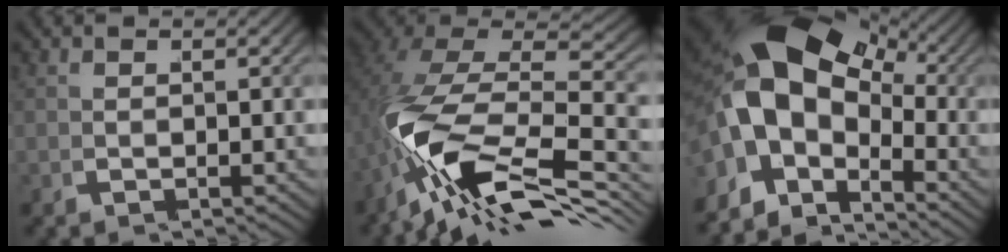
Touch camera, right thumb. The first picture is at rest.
{"total": 15.7, "force": [-3.5, 9.3, 12.2], "torque": [-0.255, -0.054, -0.031]}
{"total": 14.8, "force": [0.6, 10.0, 10.9], "torque": [-0.207, -0.019, 0.005]}